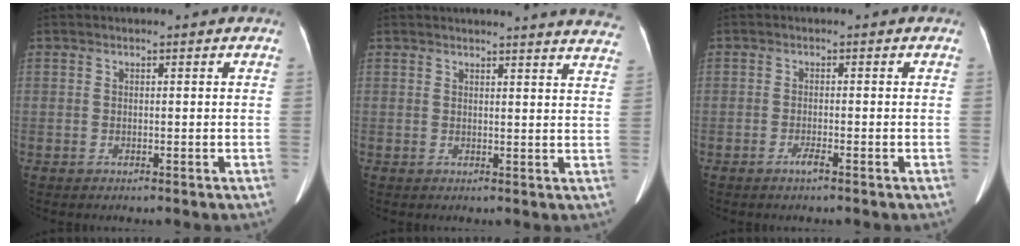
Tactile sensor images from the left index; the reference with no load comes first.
{"total": 17.1, "force": [16.6, 0.9, 4.0], "torque": [-0.038, -0.066, 0.166]}
{"total": 1.4, "force": [-1.0, -0.1, 1.0], "torque": [-0.022, -0.002, -0.018]}